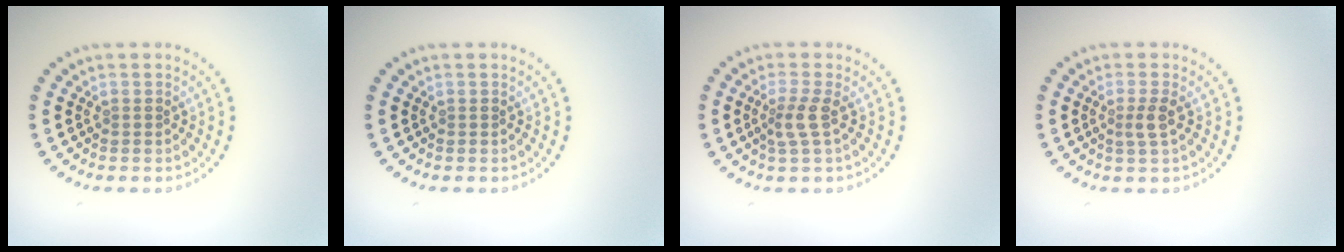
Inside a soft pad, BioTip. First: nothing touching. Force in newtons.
{"total": 0.0}
{"total": 2.0, "press": 1.6, "slide": 1.3}
{"total": 1.6, "press": 1.3, "slide": 1.0}